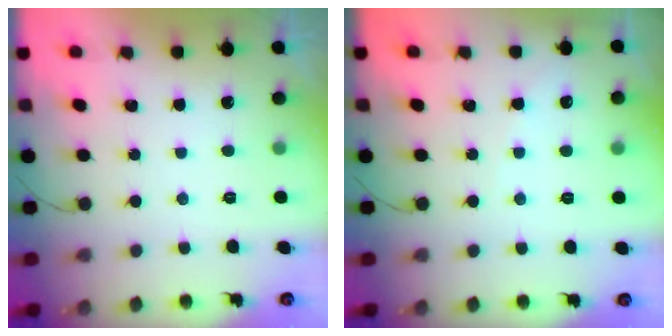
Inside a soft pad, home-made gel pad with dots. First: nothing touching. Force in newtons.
{"total": 3.5, "press": 3.5, "slide": 0.6}